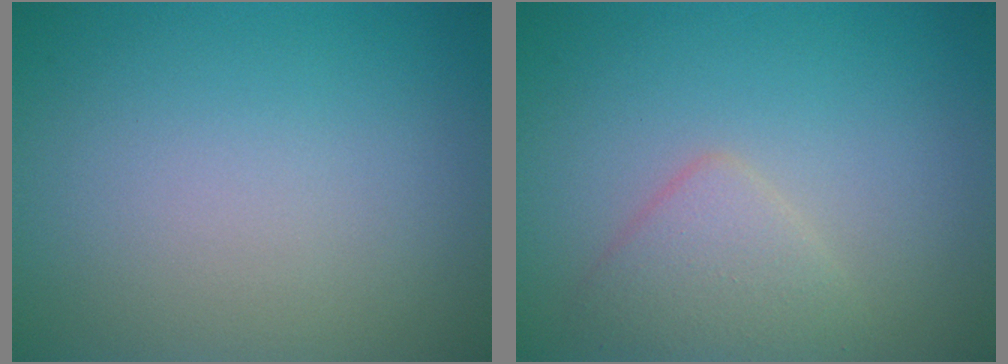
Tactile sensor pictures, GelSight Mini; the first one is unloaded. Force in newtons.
{"total": 2.4, "press": 2.4, "slide": 0.1}